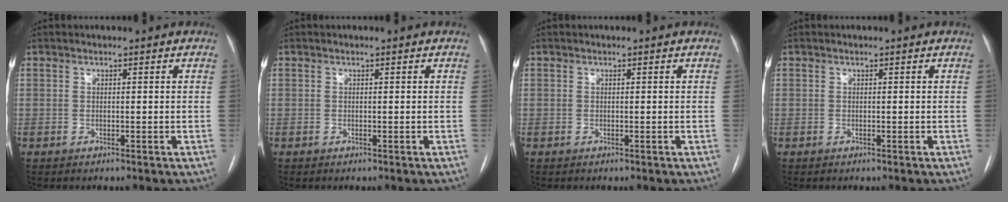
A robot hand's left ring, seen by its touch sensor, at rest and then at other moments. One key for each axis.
{"total": 0.0}
{"total": 0.0}
{"total": 0.0}